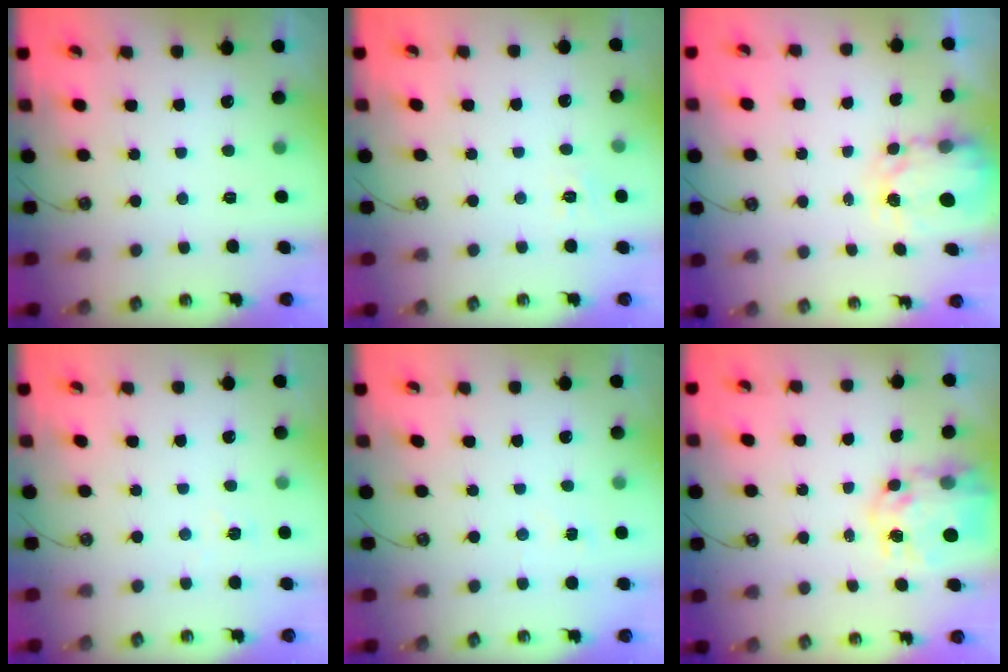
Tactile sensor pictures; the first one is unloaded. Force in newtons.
{"total": 5.0, "press": 4.9, "slide": 0.6}
{"total": 3.9, "press": 3.9, "slide": 0.1}
{"total": 3.9, "press": 3.9, "slide": 0.4}
{"total": 3.5, "press": 3.5, "slide": 0.5}
{"total": 10.1, "press": 10.0, "slide": 0.9}